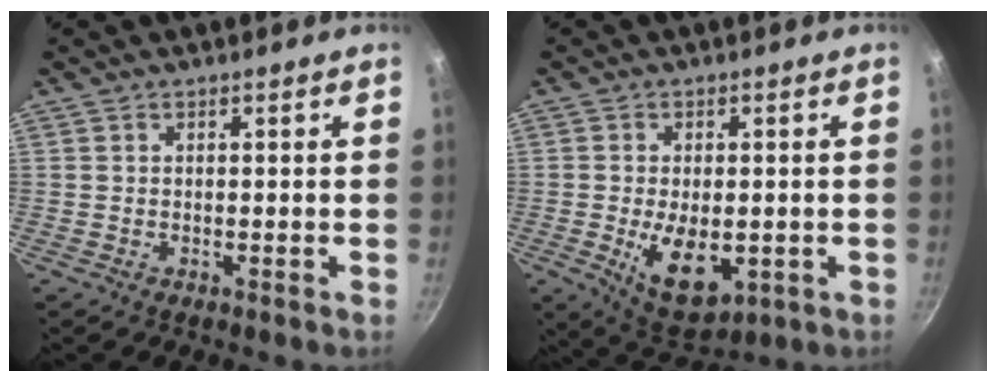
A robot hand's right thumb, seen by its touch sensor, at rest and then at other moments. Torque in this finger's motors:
{"motor_torque": [-0.28, 0.46, 0.87, -0.60, 0.07]}